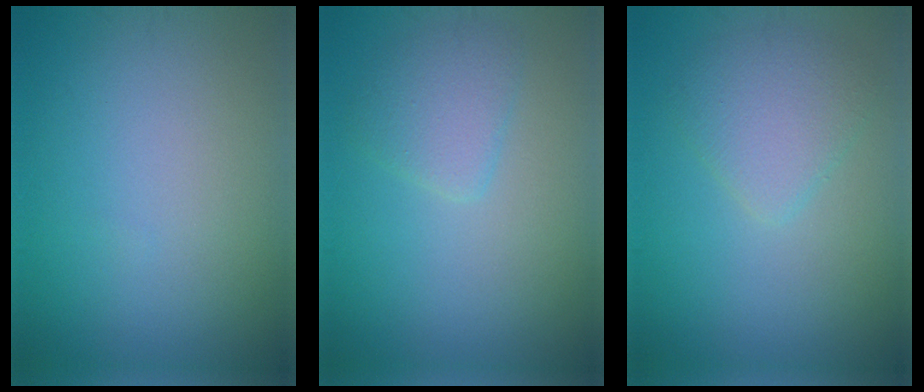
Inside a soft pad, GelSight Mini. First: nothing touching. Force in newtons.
{"total": 2.4, "press": 2.4, "slide": 0.3}
{"total": 3.0, "press": 3.0, "slide": 0.2}